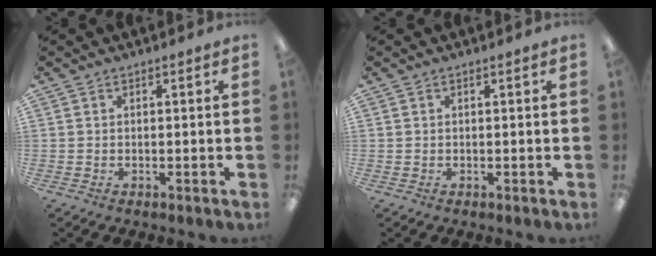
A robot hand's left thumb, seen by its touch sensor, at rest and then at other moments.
{"total": 0.0}